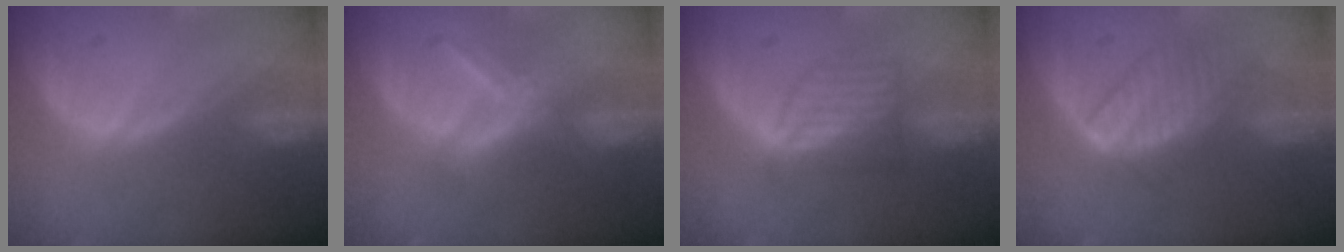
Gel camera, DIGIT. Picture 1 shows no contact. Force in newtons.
{"total": 5.5, "press": 5.4, "slide": 1.1}
{"total": 6.1, "press": 5.4, "slide": 2.8}
{"total": 6.6, "press": 6.3, "slide": 1.9}